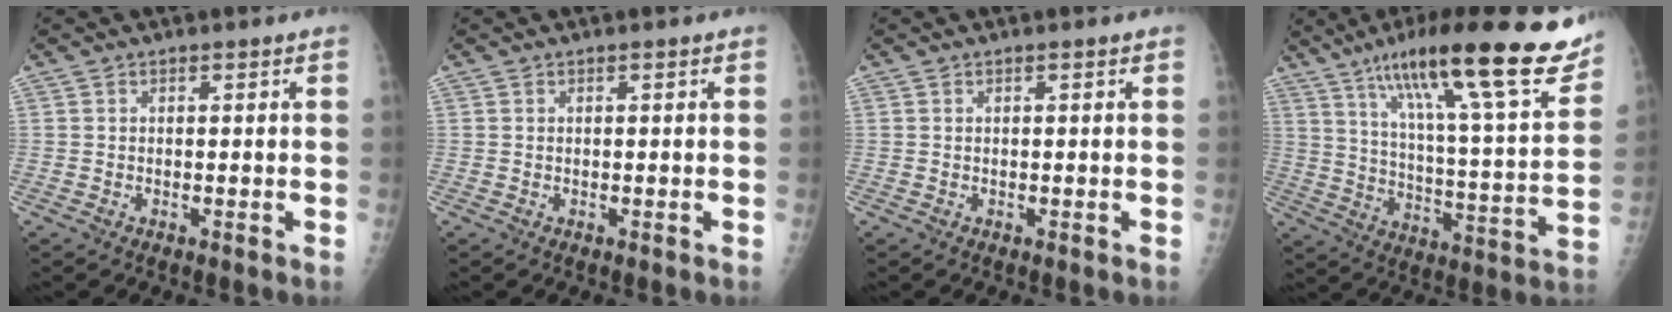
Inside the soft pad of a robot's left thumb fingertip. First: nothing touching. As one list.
[{"total": 0.0}, {"total": 0.0}, {"total": 27.6, "force": [17.9, 4.6, 20.5], "torque": [-0.298, -0.047, 0.278]}]